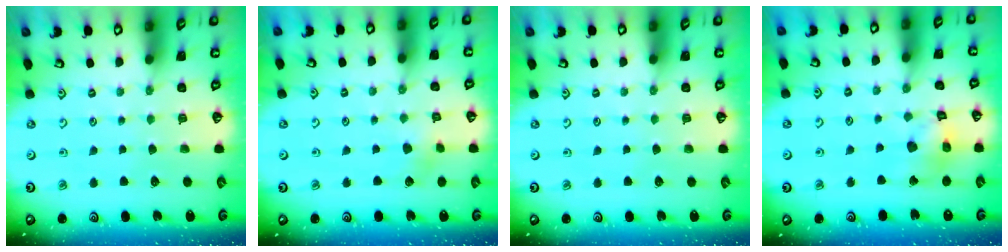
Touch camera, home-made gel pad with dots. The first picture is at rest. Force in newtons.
{"total": 2.9, "press": 2.9, "slide": 0.3}
{"total": 0.0}
{"total": 11.3, "press": 11.2, "slide": 1.4}